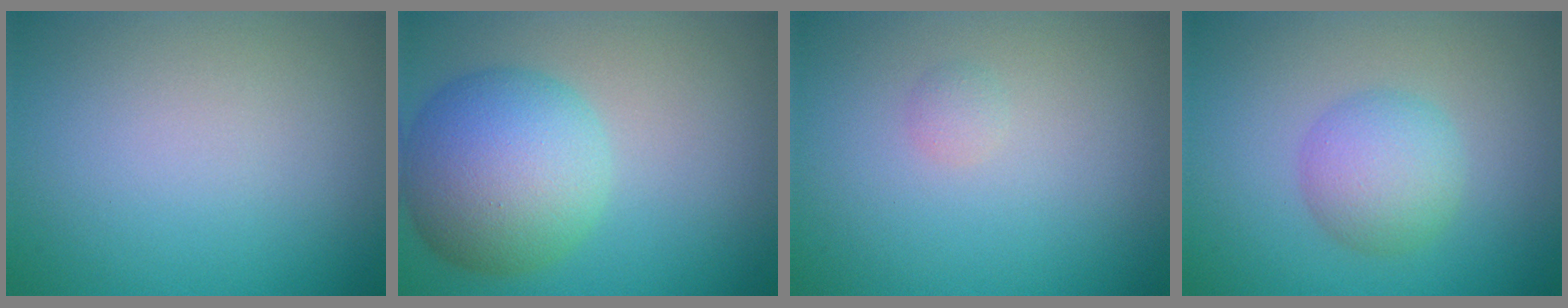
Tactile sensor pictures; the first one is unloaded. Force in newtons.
{"total": 8.4, "press": 8.4, "slide": 0.3}
{"total": 0.7, "press": 0.7, "slide": 0.0}
{"total": 3.7, "press": 3.7, "slide": 0.0}